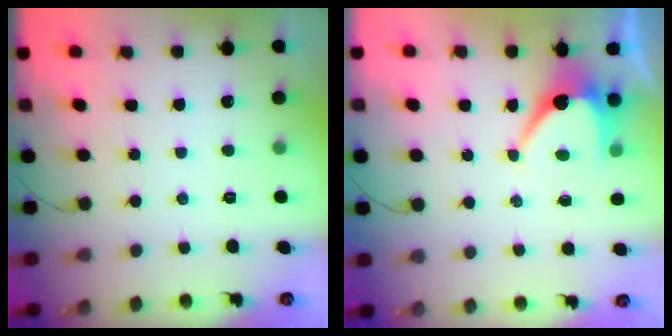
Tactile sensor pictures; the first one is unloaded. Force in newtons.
{"total": 6.8, "press": 6.8, "slide": 0.6}